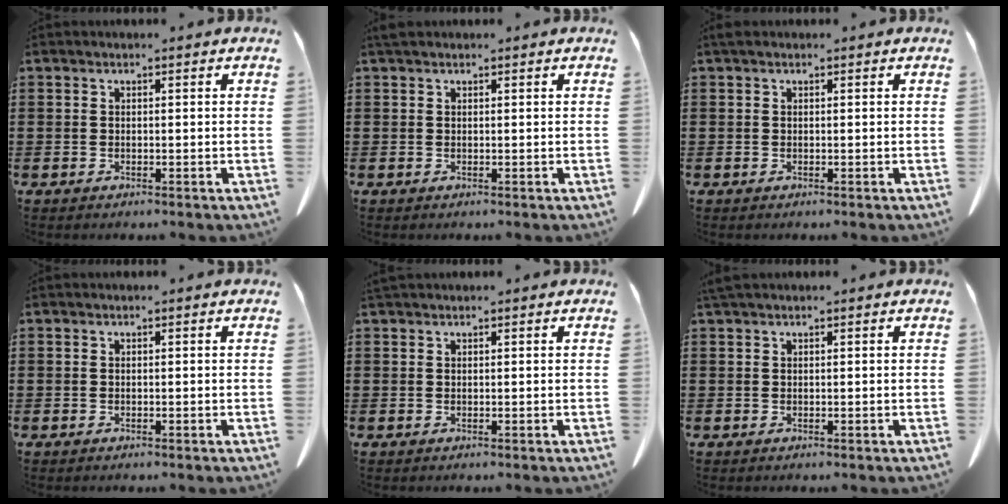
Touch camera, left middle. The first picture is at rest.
{"total": 0.8, "force": [0.6, 0.4, 0.4], "torque": [-0.010, 0.002, 0.012]}
{"total": 0.5, "force": [0.2, 0.3, 0.4], "torque": [-0.009, 0.003, 0.004]}
{"total": 0.0}
{"total": 0.6, "force": [0.6, 0.2, 0.2], "torque": [-0.006, 0.000, 0.012]}
{"total": 0.7, "force": [0.6, 0.1, 0.4], "torque": [-0.010, -0.001, 0.012]}